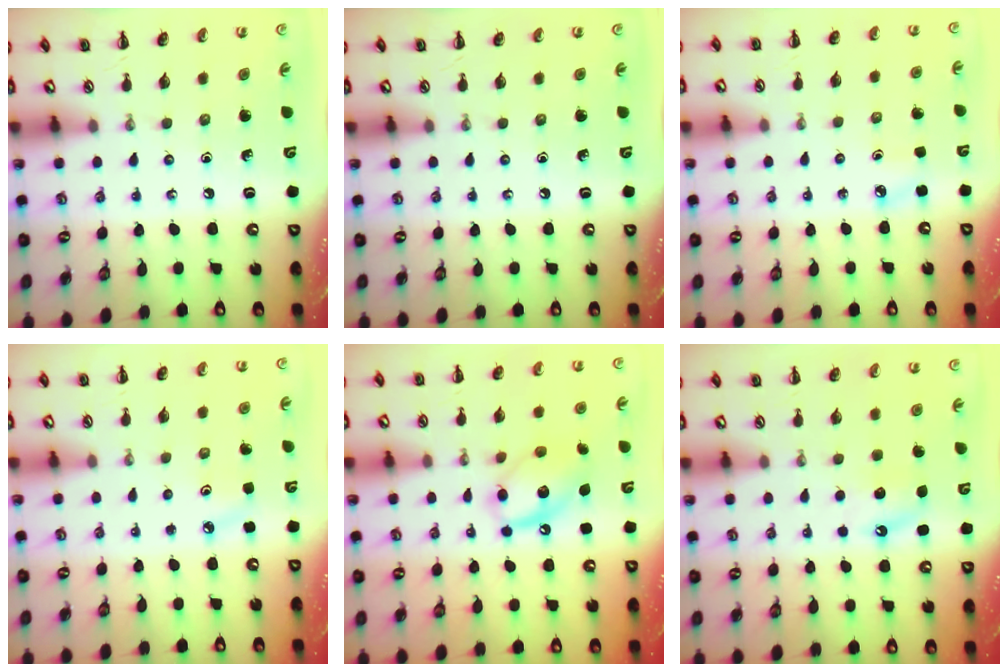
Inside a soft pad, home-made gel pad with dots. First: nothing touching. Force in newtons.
{"total": 0.0}
{"total": 3.6, "press": 3.4, "slide": 1.3}
{"total": 5.2, "press": 5.0, "slide": 1.5}
{"total": 13.2, "press": 13.1, "slide": 1.9}
{"total": 4.8, "press": 4.7, "slide": 1.2}